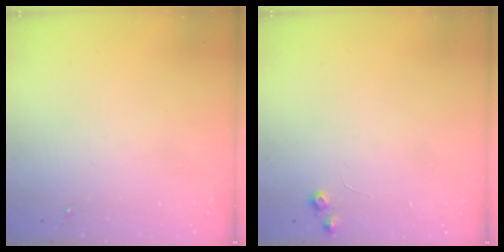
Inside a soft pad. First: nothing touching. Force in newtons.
{"total": 5.7, "press": 5.6, "slide": 0.9}